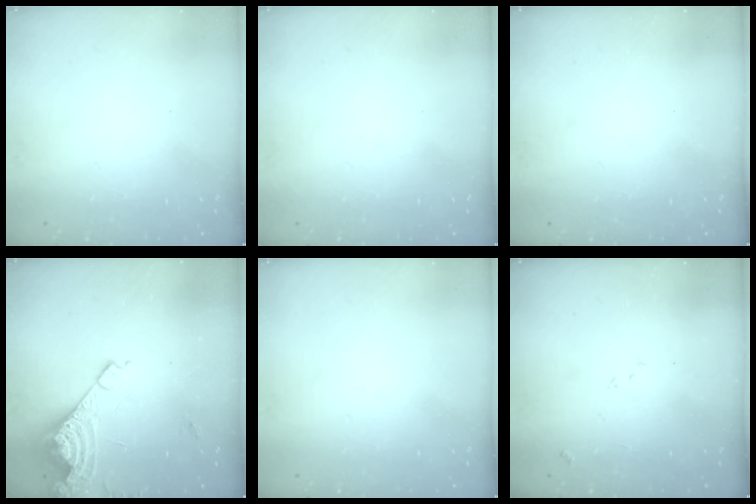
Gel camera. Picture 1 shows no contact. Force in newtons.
{"total": 0.0}
{"total": 1.4, "press": 1.2, "slide": 0.7}
{"total": 12.9, "press": 12.8, "slide": 1.4}
{"total": 0.0}
{"total": 6.5, "press": 6.4, "slide": 0.8}